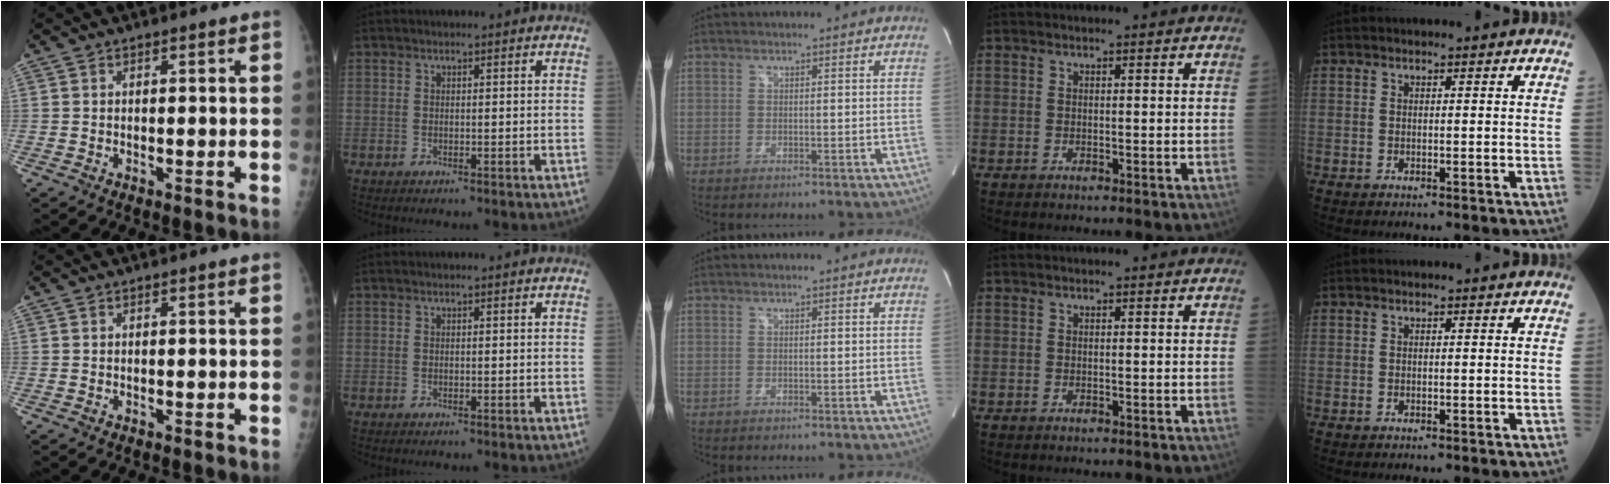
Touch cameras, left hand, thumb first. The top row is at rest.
{}